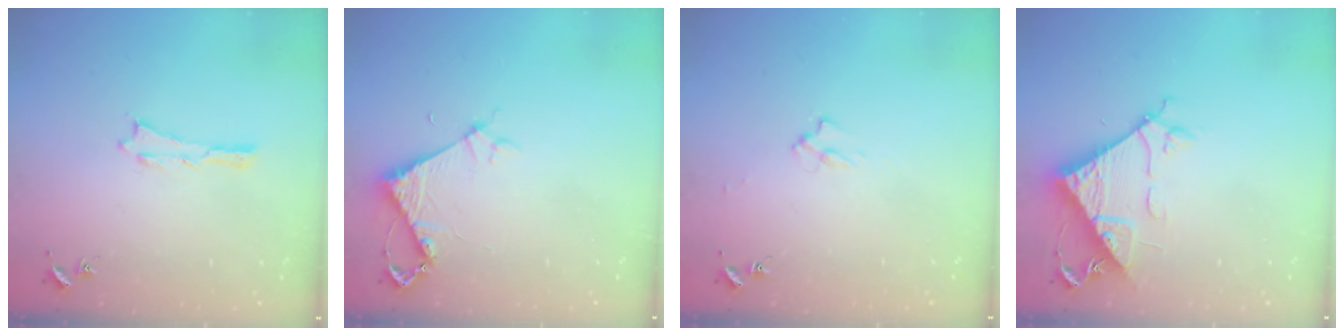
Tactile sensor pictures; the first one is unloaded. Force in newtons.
{"total": 3.9, "press": 3.8, "slide": 0.3}
{"total": 2.0, "press": 2.0, "slide": 0.3}
{"total": 8.1, "press": 8.1, "slide": 0.9}